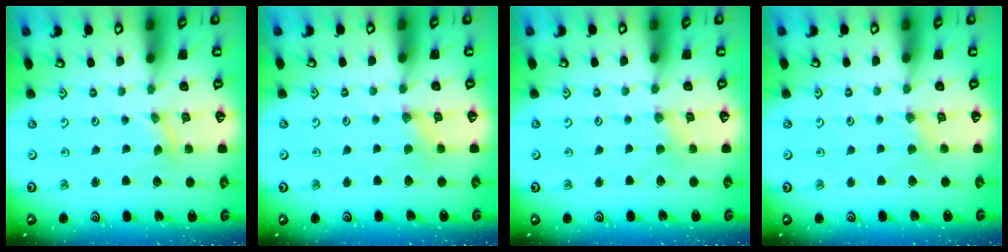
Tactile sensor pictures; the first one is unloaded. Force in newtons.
{"total": 2.0, "press": 2.0, "slide": 0.3}
{"total": 1.2, "press": 1.2, "slide": 0.1}
{"total": 2.4, "press": 2.4, "slide": 0.4}